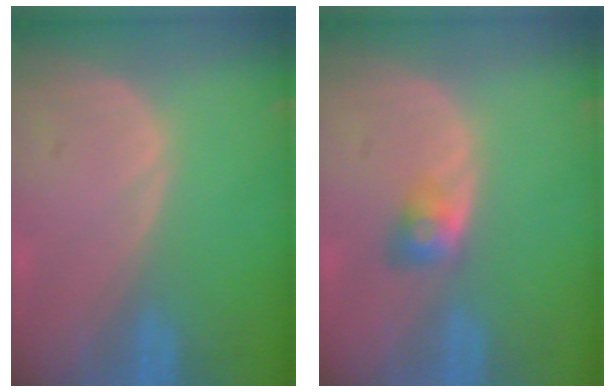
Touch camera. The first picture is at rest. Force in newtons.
{"total": 2.9, "press": 2.4, "slide": 1.5}